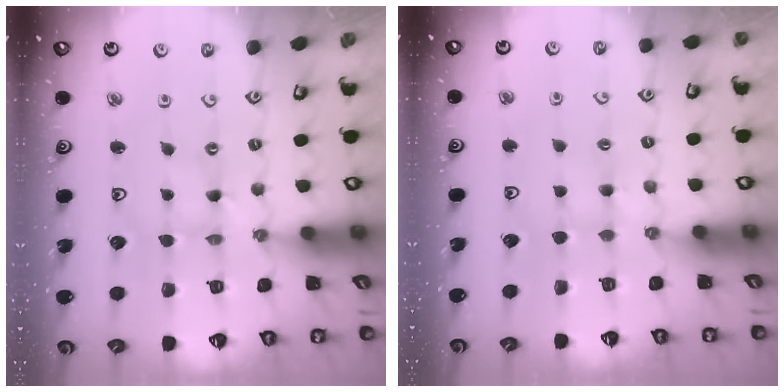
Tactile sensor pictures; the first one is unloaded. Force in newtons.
{"total": 3.5, "press": 3.5, "slide": 0.6}